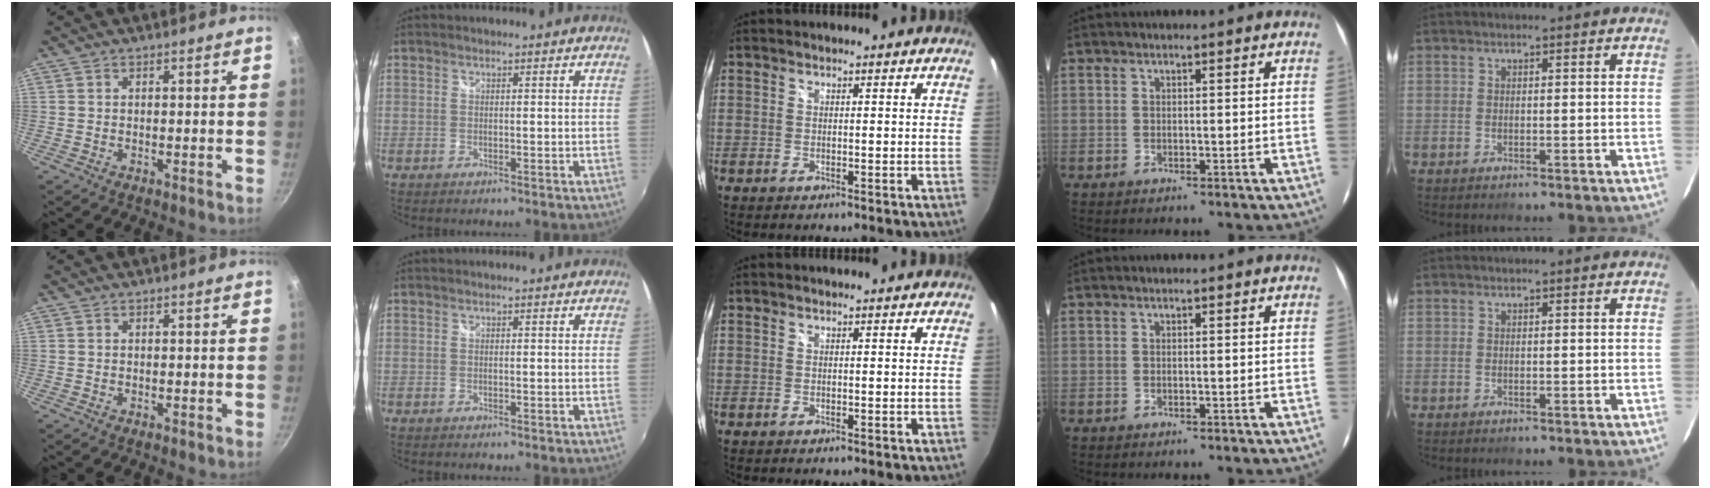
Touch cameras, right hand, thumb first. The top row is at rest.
{}